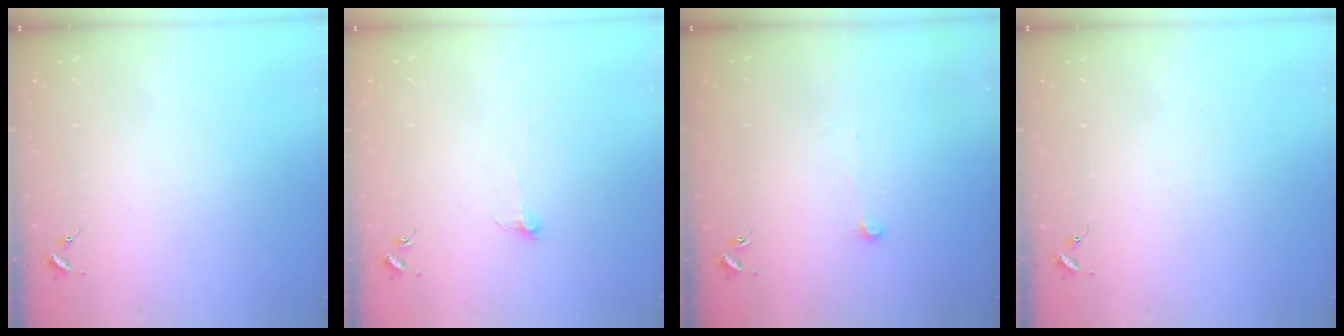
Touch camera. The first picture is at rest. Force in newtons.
{"total": 3.9, "press": 3.9, "slide": 0.3}
{"total": 3.5, "press": 3.5, "slide": 0.3}
{"total": 0.0}